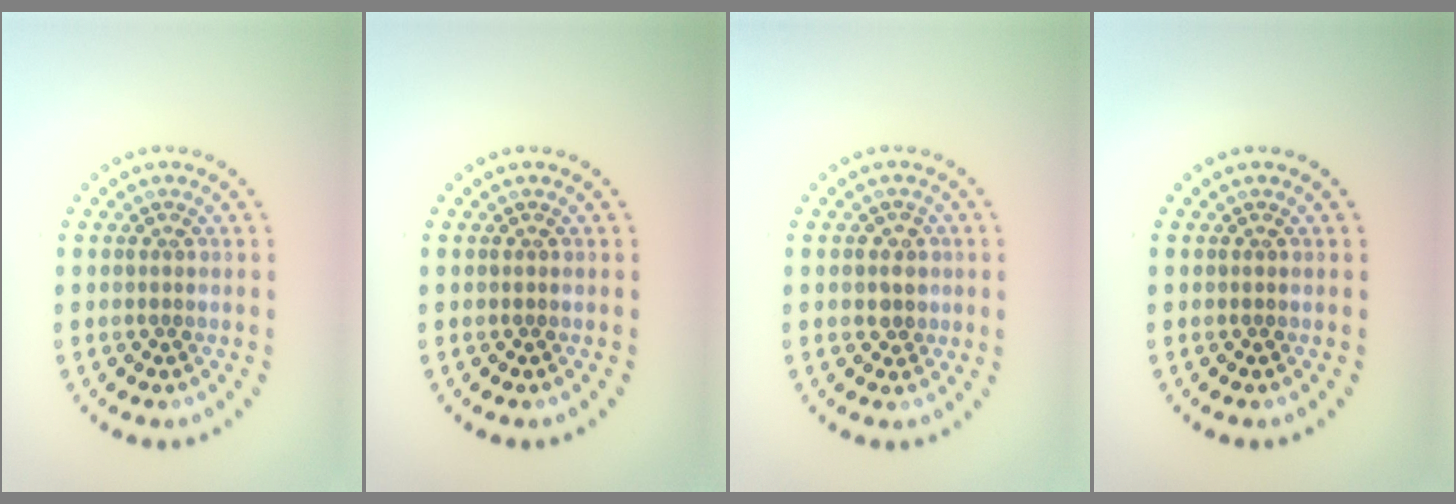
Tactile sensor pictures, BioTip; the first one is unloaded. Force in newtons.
{"total": 0.0}
{"total": 1.3, "press": 1.1, "slide": 0.7}
{"total": 0.0}